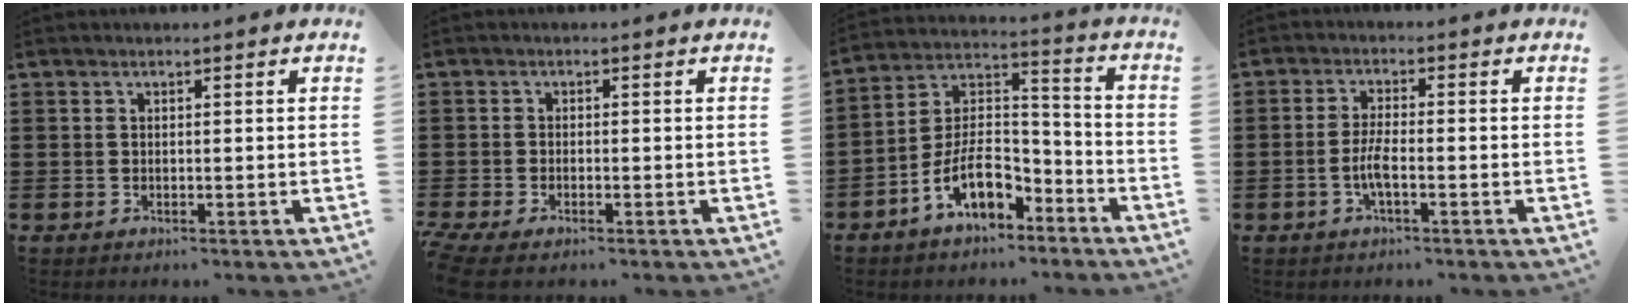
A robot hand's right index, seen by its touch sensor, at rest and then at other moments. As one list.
[{"total": 1.4, "force": [-1.3, 0.1, 0.6], "torque": [-0.021, -0.004, -0.027]}, {"total": 10.2, "force": [-6.3, 5.4, 5.9], "torque": [-0.126, 0.014, -0.119]}, {"total": 3.8, "force": [-1.4, 0.7, 3.5], "torque": [-0.083, -0.006, -0.032]}]